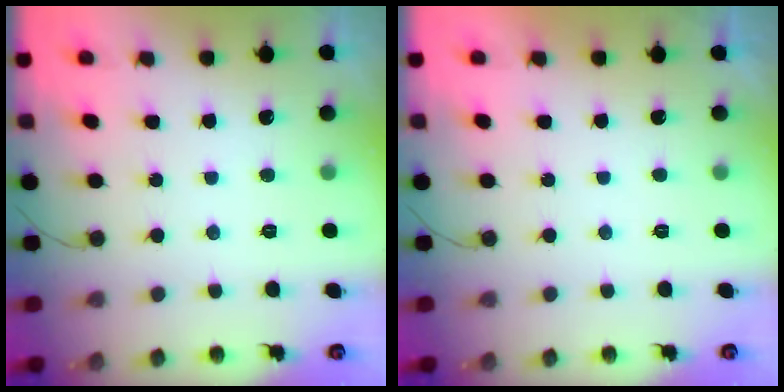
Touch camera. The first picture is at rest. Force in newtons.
{"total": 2.2, "press": 2.1, "slide": 0.4}